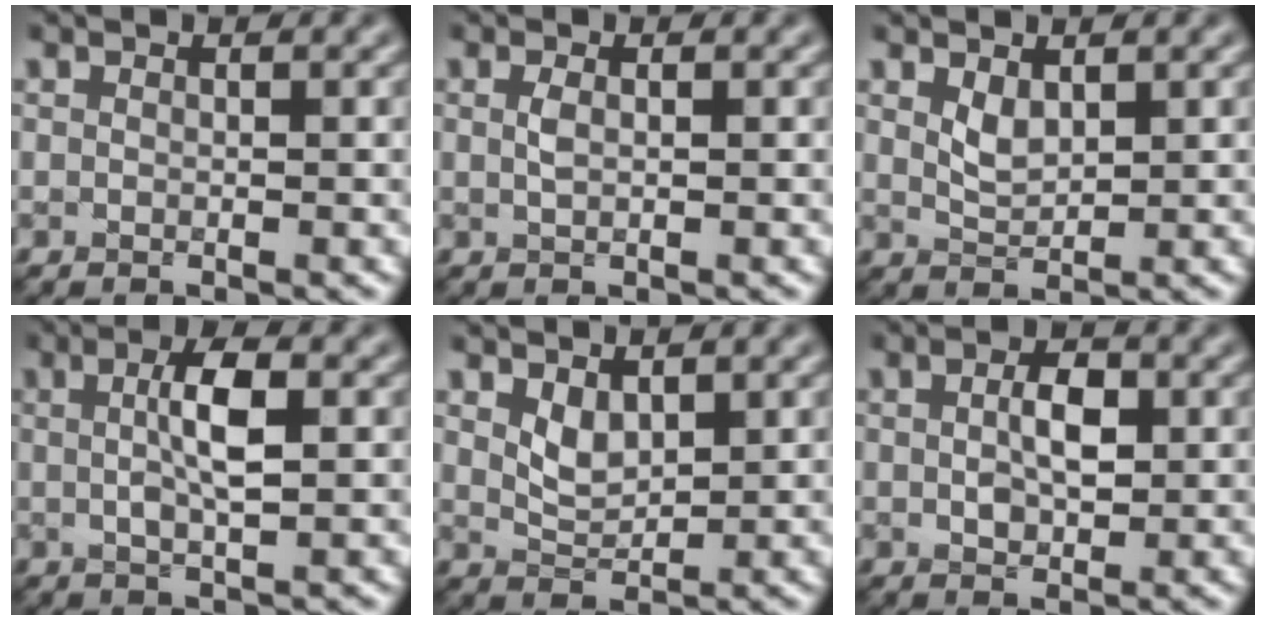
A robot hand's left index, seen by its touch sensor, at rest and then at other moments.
{"total": 0.8, "force": [0.2, 0.3, 0.7], "torque": [-0.018, 0.002, 0.004]}
{"total": 1.7, "force": [0.9, 0.9, 1.1], "torque": [-0.023, -0.003, 0.024]}
{"total": 4.0, "force": [0.6, 1.1, 3.8], "torque": [-0.072, 0.005, 0.008]}
{"total": 2.0, "force": [1.1, 1.1, 1.2], "torque": [-0.027, -0.005, 0.029]}
{"total": 3.4, "force": [0.4, 1.9, 2.8], "torque": [-0.056, 0.003, 0.007]}